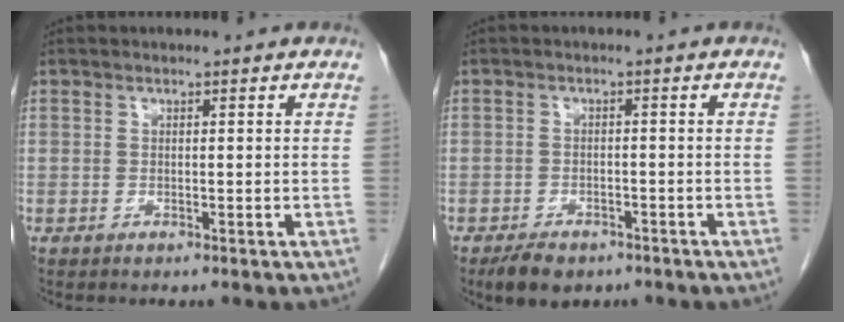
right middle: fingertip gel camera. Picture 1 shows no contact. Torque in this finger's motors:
{"motor_torque": [0.53, -0.33, 0.06, 0.03]}